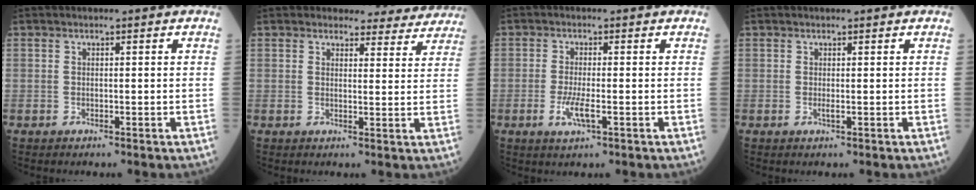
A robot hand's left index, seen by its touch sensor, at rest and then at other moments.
{"total": 8.9, "force": [8.5, 2.6, 0.8], "torque": [0.020, -0.005, 0.078]}
{"total": 3.1, "force": [-0.9, 0.5, 3.0], "torque": [-0.065, -0.007, -0.016]}
{"total": 1.3, "force": [0.9, 0.1, 0.9], "torque": [-0.017, 0.008, 0.014]}